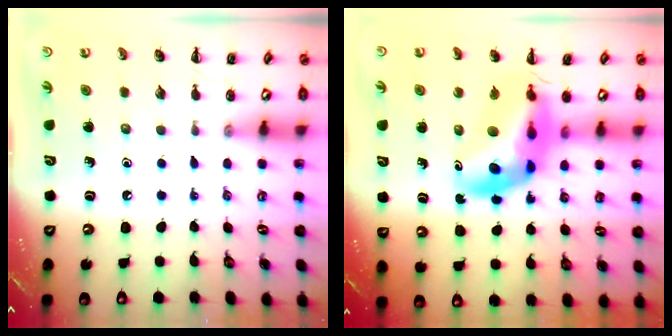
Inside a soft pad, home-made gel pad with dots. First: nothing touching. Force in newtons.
{"total": 11.0, "press": 10.5, "slide": 3.2}